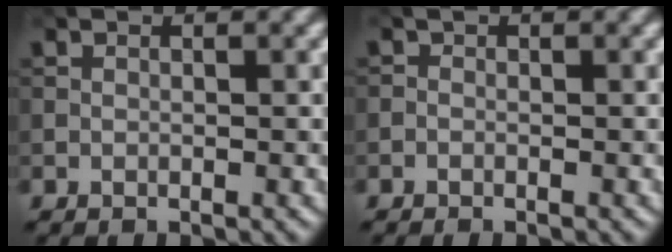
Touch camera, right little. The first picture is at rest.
{"total": 0.7, "force": [-0.6, 0.3, 0.1], "torque": [-0.001, -0.001, -0.014]}